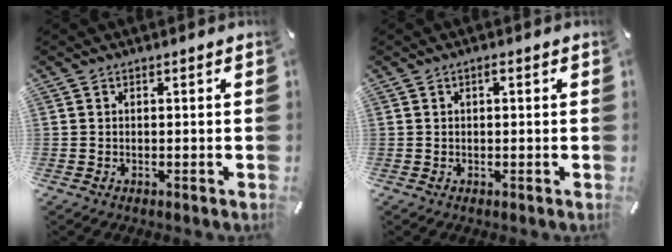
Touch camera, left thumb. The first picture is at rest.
{"total": 1.1, "force": [0.3, 0.5, 0.9], "torque": [-0.018, 0.005, 0.003]}